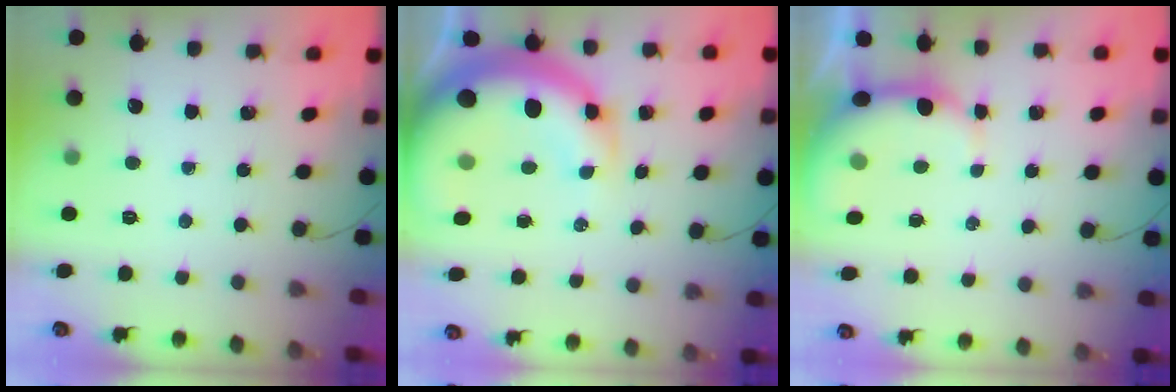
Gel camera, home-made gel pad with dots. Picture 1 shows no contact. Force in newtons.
{"total": 14.5, "press": 14.0, "slide": 3.7}
{"total": 4.1, "press": 4.0, "slide": 0.7}